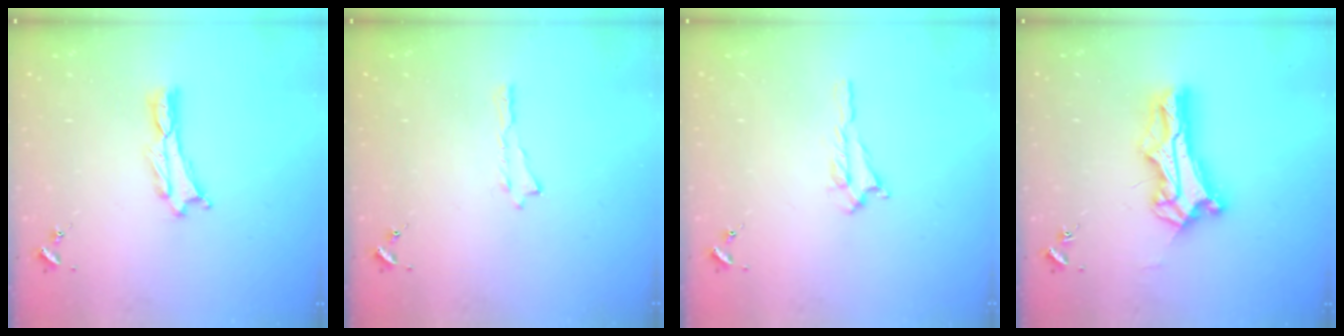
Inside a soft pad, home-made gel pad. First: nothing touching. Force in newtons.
{"total": 0.0}
{"total": 0.7, "press": 0.7, "slide": 0.2}
{"total": 10.8, "press": 10.8, "slide": 0.8}